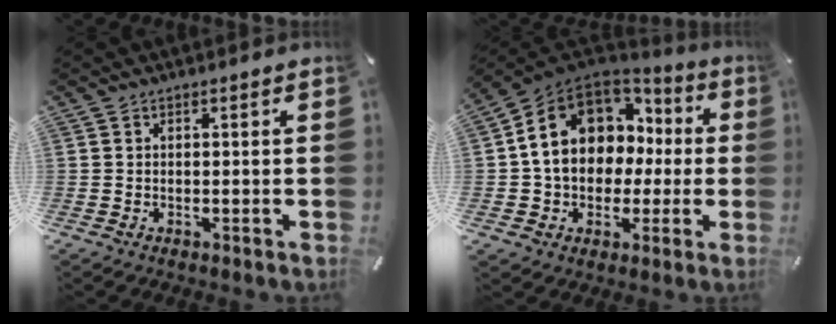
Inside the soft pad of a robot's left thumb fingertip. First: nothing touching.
{"total": 14.1, "force": [2.0, 11.7, 7.6], "torque": [-0.160, -0.006, 0.040]}